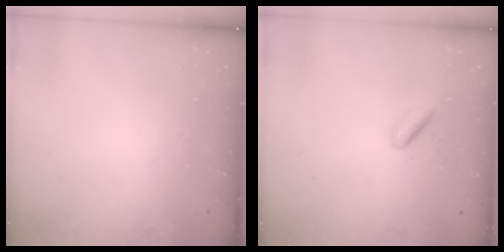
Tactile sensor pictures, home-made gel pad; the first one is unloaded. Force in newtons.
{"total": 3.7, "press": 3.4, "slide": 1.4}